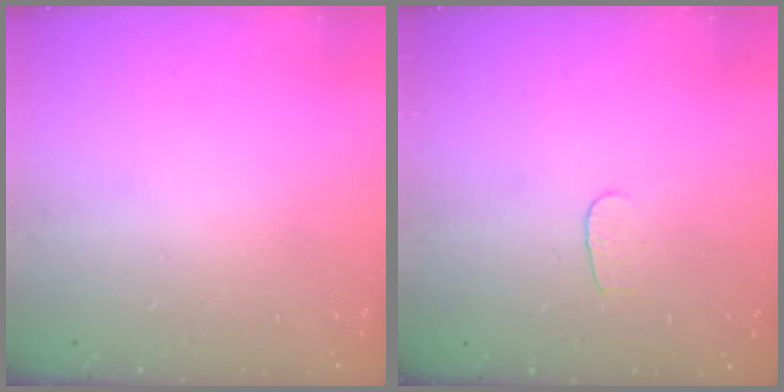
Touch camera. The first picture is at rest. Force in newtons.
{"total": 3.1, "press": 3.1, "slide": 0.2}